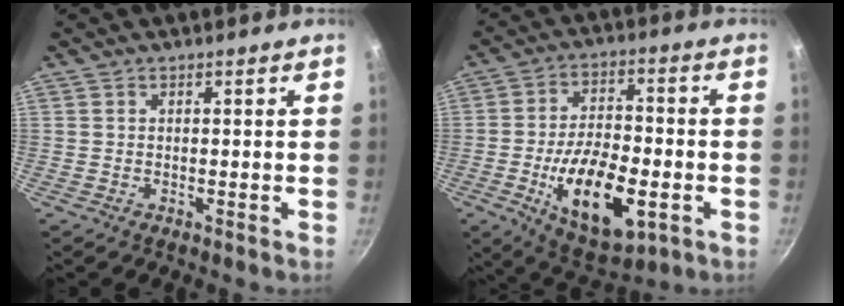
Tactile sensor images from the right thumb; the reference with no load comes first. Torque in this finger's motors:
{"motor_torque": [-0.31, 0.97, 1.45, -0.41, 0.19]}